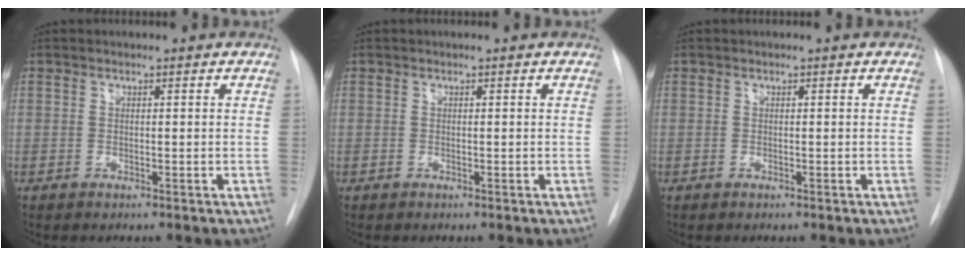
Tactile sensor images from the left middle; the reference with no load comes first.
{"total": 0.0}
{"total": 0.0}